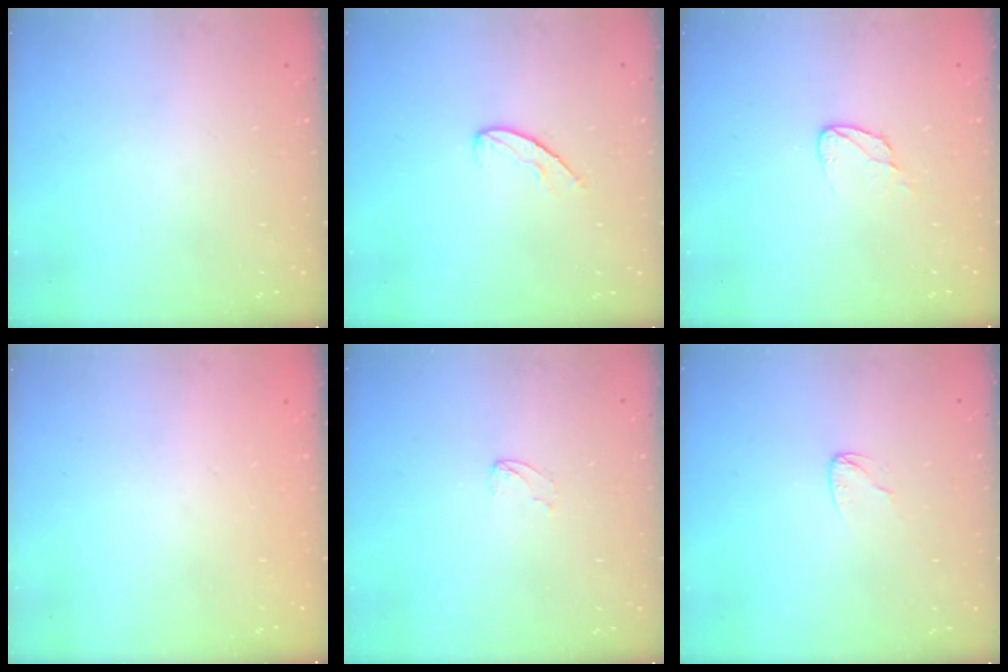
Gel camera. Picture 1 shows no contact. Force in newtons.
{"total": 6.6, "press": 6.6, "slide": 0.6}
{"total": 5.2, "press": 5.1, "slide": 0.5}
{"total": 0.0}
{"total": 2.8, "press": 2.8, "slide": 0.3}
{"total": 3.8, "press": 3.8, "slide": 0.2}